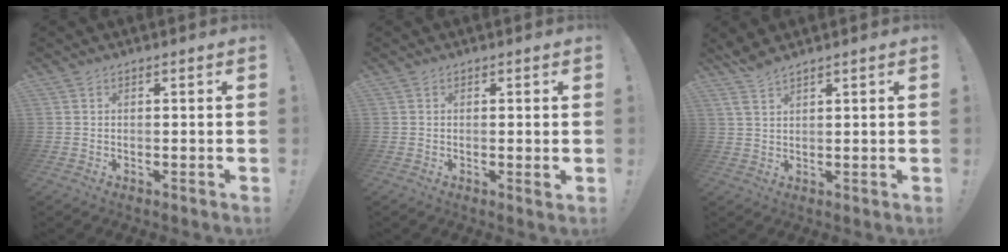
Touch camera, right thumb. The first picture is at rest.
{"total": 1.1, "force": [0.3, 0.1, 1.0], "torque": [-0.009, -0.004, 0.003]}
{"total": 3.6, "force": [3.2, 0.4, 1.7], "torque": [-0.045, -0.012, 0.060]}